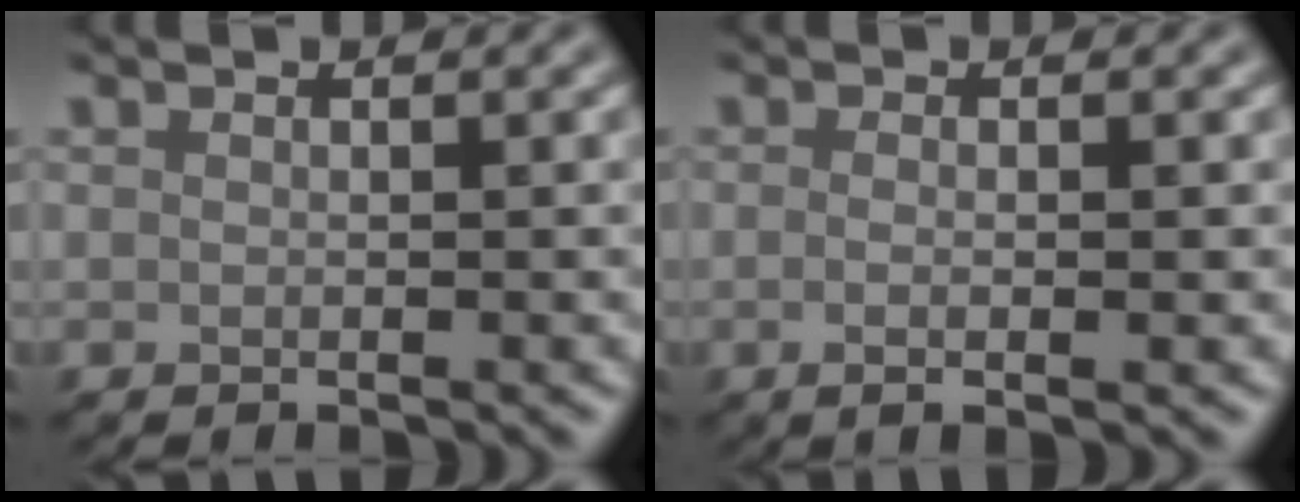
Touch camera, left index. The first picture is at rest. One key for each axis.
{"total": 2.4, "fx": -0.3, "fy": 0.7, "fz": 2.3, "tx": -0.035, "ty": -0.006, "tz": -0.010}